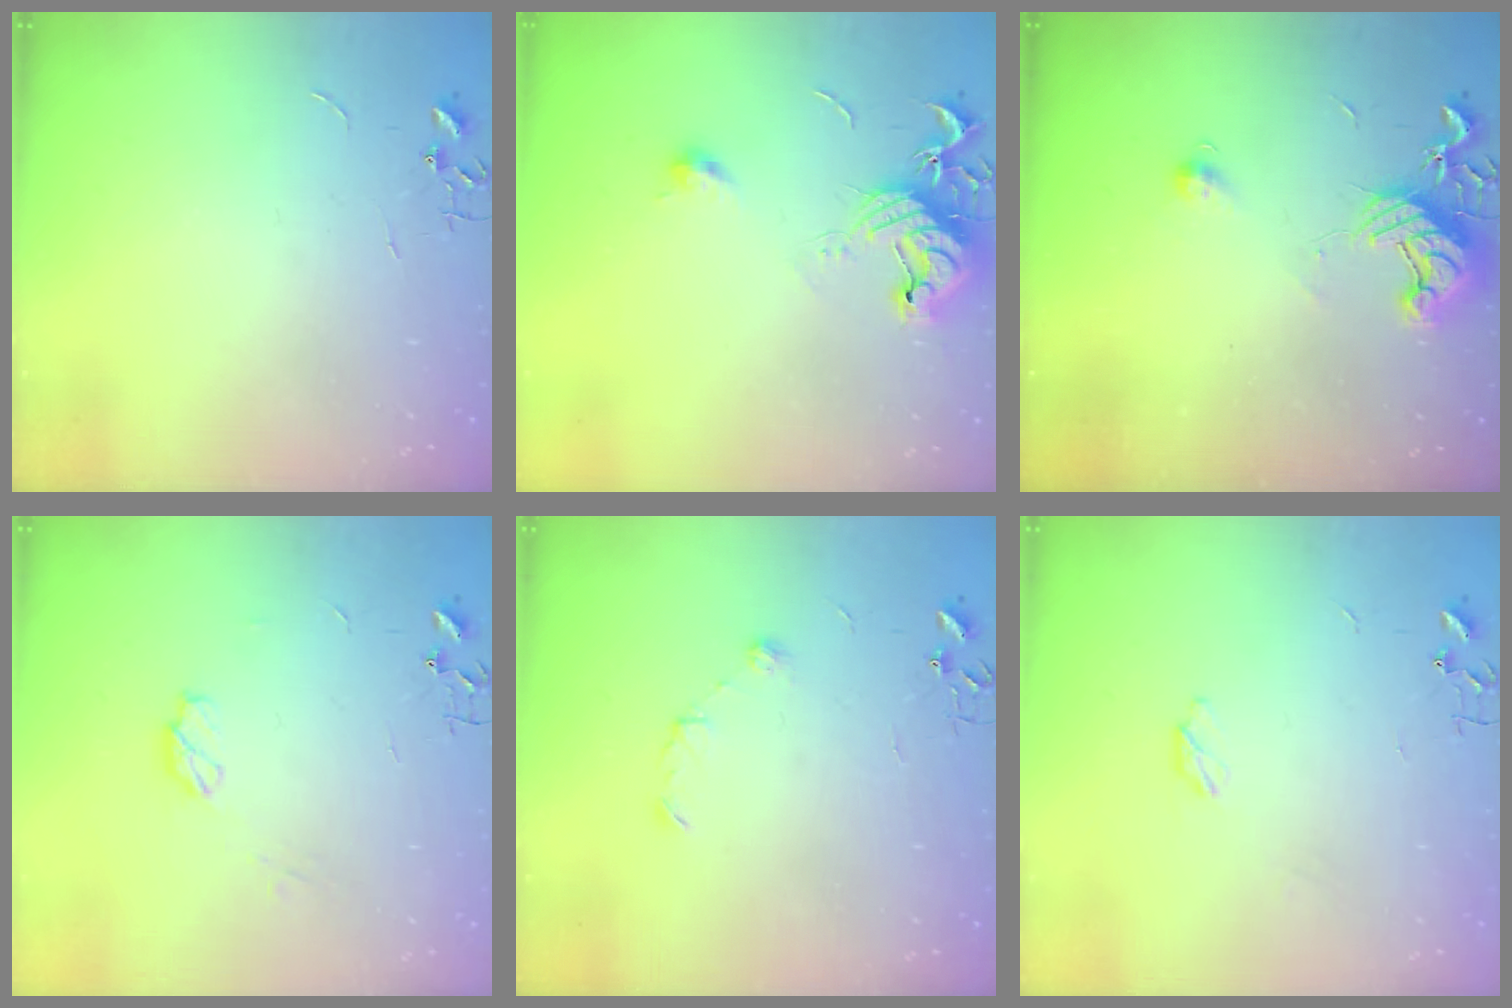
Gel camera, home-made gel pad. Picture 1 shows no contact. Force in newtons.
{"total": 13.7, "press": 13.7, "slide": 0.9}
{"total": 11.3, "press": 11.3, "slide": 0.9}
{"total": 5.5, "press": 5.5, "slide": 0.3}
{"total": 6.4, "press": 6.3, "slide": 0.8}
{"total": 3.4, "press": 3.4, "slide": 0.5}